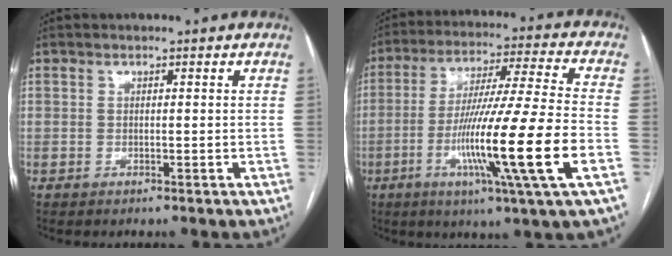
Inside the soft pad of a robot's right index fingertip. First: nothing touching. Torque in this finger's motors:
{"motor_torque": [2.14, 0.00, 1.05, 0.21]}